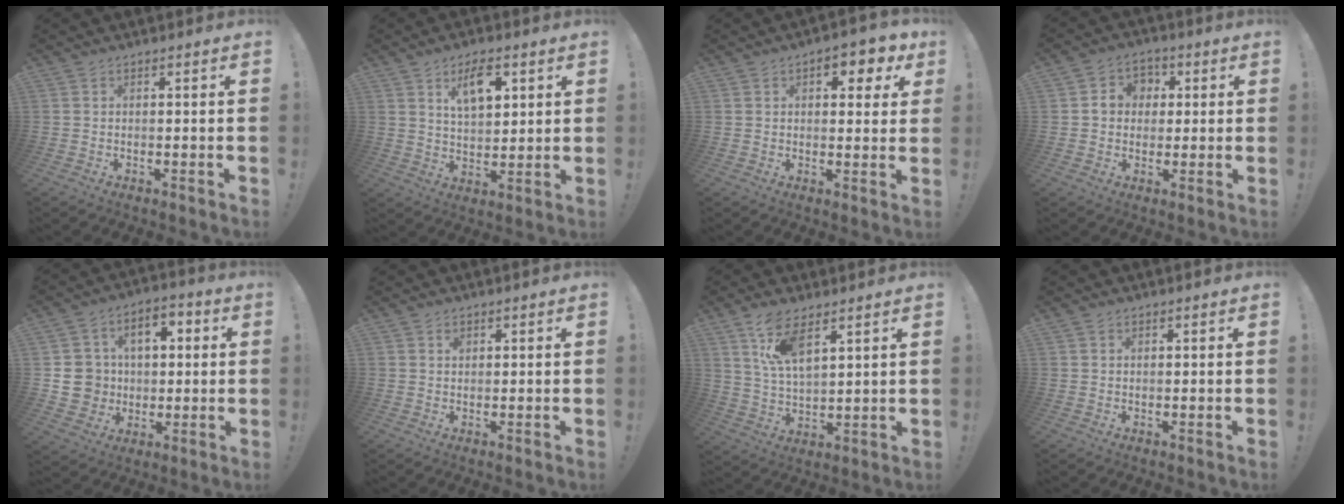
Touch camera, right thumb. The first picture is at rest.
{"total": 9.8, "force": [5.0, 5.2, 6.7], "torque": [-0.096, -0.014, 0.086]}
{"total": 6.8, "force": [2.9, 3.8, 4.8], "torque": [-0.042, -0.013, 0.044]}
{"total": 6.9, "force": [0.9, 6.3, 2.4], "torque": [-0.033, 0.007, 0.019]}
{"total": 12.1, "force": [0.3, 11.3, 4.3], "torque": [-0.050, 0.011, 0.017]}
{"total": 1.0, "force": [0.4, 0.8, 0.3], "torque": [0.008, -0.005, 0.005]}
{"total": 10.2, "force": [6.8, 4.0, 6.4], "torque": [-0.131, -0.023, 0.128]}
{"total": 0.6, "force": [0.4, 0.5, 0.1], "torque": [0.001, 0.000, 0.008]}